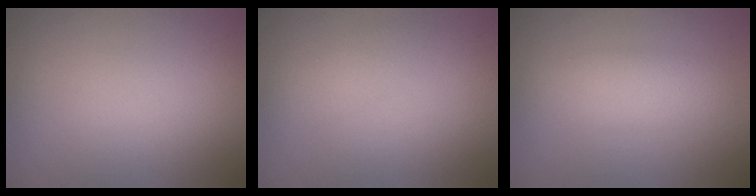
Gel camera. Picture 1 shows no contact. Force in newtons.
{"total": 1.4, "press": 1.4, "slide": 0.0}
{"total": 2.7, "press": 2.7, "slide": 0.1}